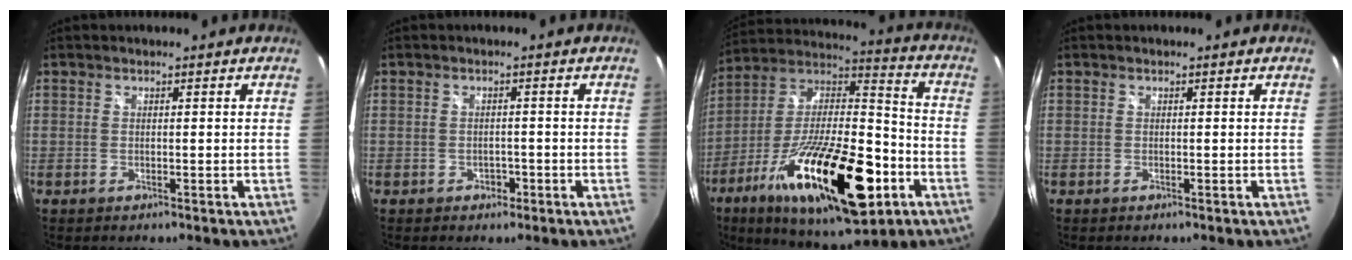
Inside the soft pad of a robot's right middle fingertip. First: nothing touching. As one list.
[{"total": 1.7, "force": [-0.9, 1.4, 0.5], "torque": [-0.008, 0.000, -0.012]}, {"total": 29.6, "force": [-12.6, 10.4, 24.7], "torque": [-0.435, -0.039, -0.204]}, {"total": 0.0}]